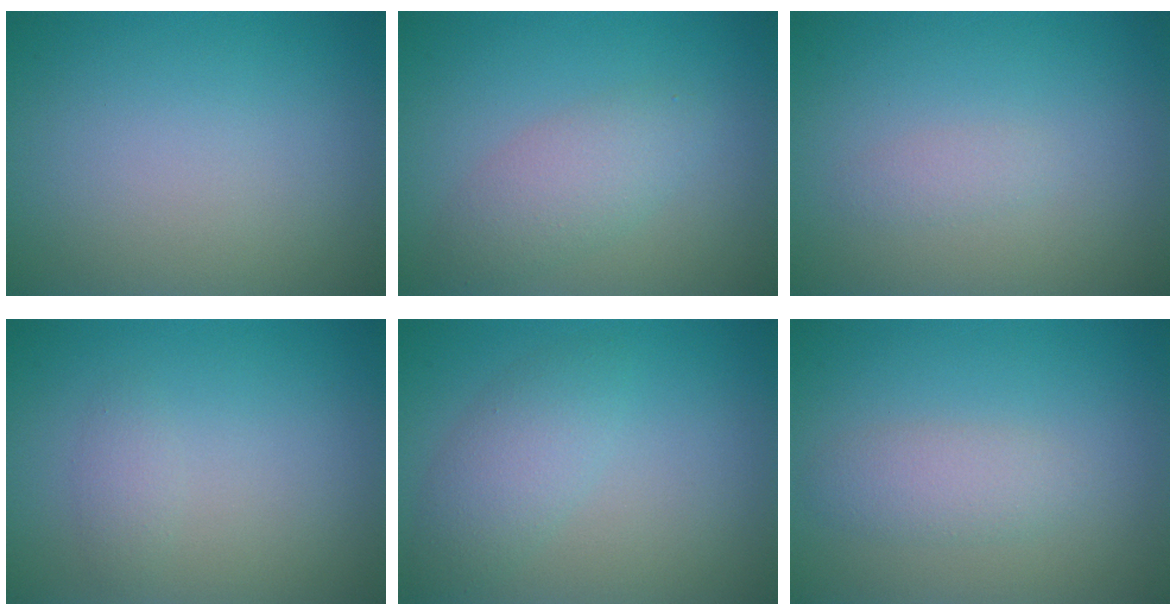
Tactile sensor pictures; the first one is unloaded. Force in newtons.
{"total": 2.9, "press": 2.9, "slide": 0.1}
{"total": 0.9, "press": 0.9, "slide": 0.0}
{"total": 1.0, "press": 1.0, "slide": 0.1}
{"total": 3.0, "press": 3.0, "slide": 0.1}
{"total": 2.0, "press": 2.0, "slide": 0.0}